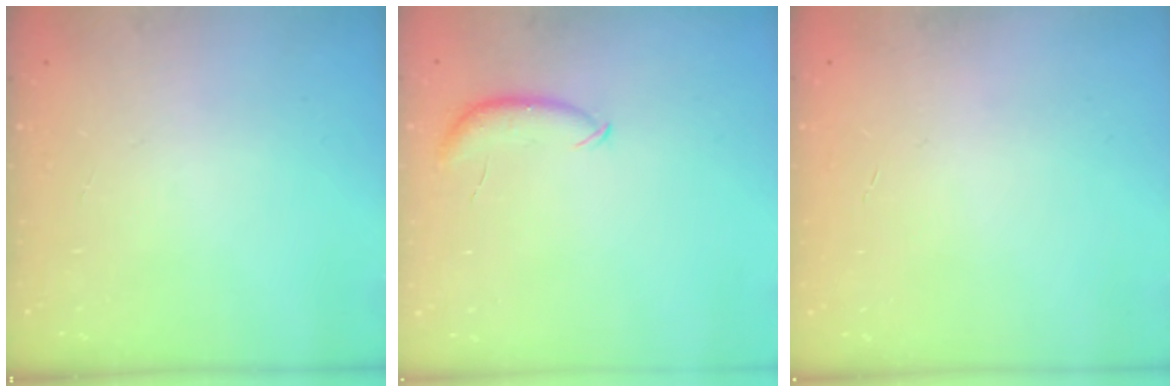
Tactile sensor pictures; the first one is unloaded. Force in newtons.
{"total": 7.4, "press": 7.4, "slide": 1.1}
{"total": 0.0}